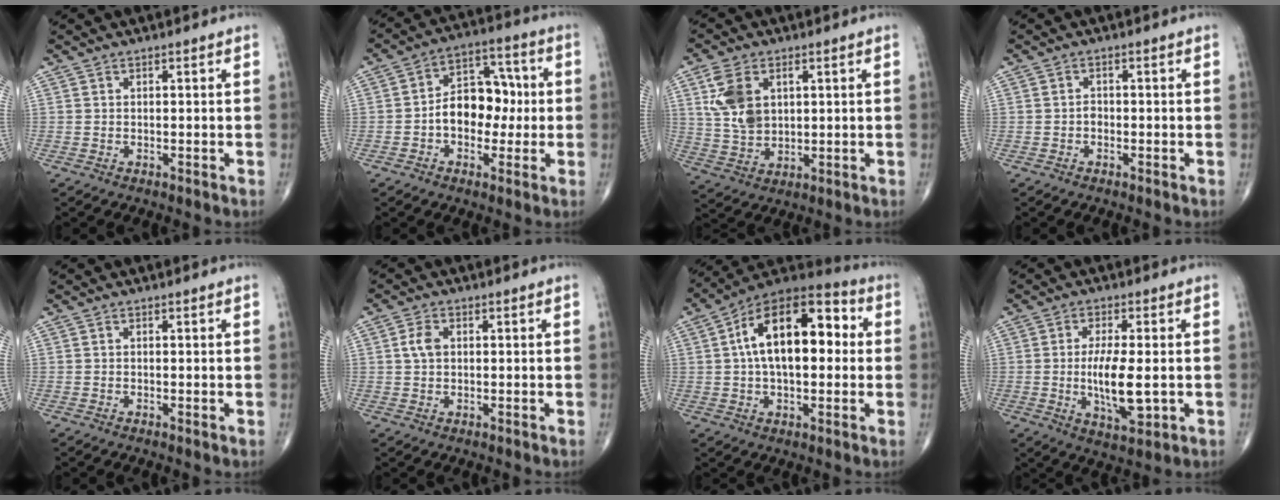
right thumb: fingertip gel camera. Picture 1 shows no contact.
{"total": 11.4, "force": [-0.8, 8.0, 8.1], "torque": [-0.088, 0.040, -0.023]}
{"total": 9.5, "force": [3.0, 6.1, 6.5], "torque": [-0.123, -0.007, 0.067]}
{"total": 1.1, "force": [-0.4, 0.8, 0.6], "torque": [-0.005, 0.004, -0.008]}
{"total": 0.6, "force": [-0.1, 0.2, 0.5], "torque": [-0.013, -0.003, -0.004]}
{"total": 3.2, "force": [0.5, 2.2, 2.3], "torque": [-0.047, 0.004, 0.007]}
{"total": 19.5, "force": [2.8, 10.3, 16.3], "torque": [-0.242, 0.036, 0.034]}
{"total": 9.9, "force": [-0.8, 3.4, 9.3], "torque": [-0.169, -0.015, -0.009]}